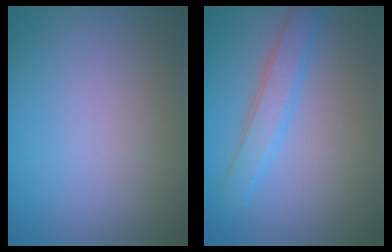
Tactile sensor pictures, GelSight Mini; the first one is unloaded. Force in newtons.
{"total": 2.9, "press": 2.9, "slide": 0.1}